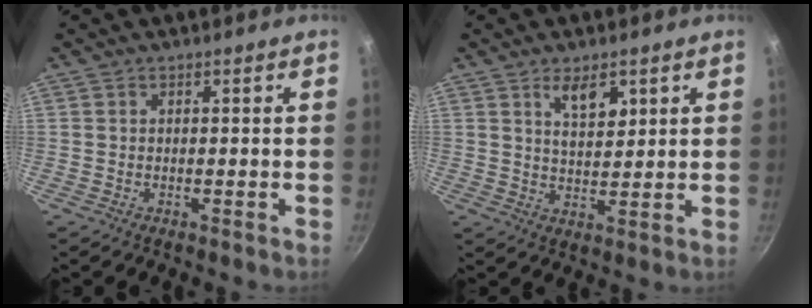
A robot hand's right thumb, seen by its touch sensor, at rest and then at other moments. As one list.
[{"total": 6.0, "force": [3.1, 2.9, 4.3], "torque": [-0.064, -0.021, 0.055]}]